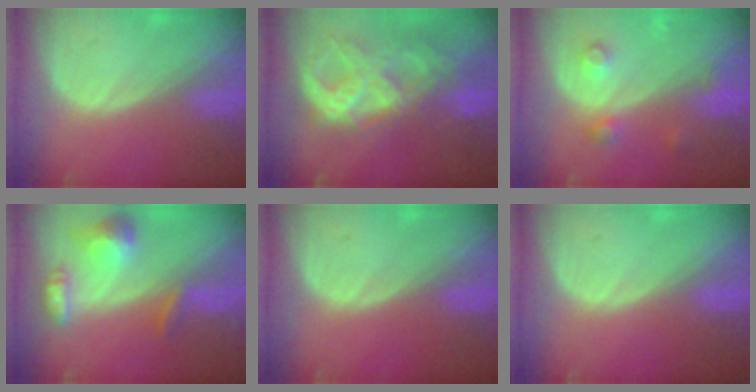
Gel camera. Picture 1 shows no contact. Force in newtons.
{"total": 10.8, "press": 9.1, "slide": 5.7}
{"total": 3.7, "press": 3.5, "slide": 1.4}
{"total": 7.0, "press": 6.6, "slide": 2.5}
{"total": 0.0}
{"total": 0.0}